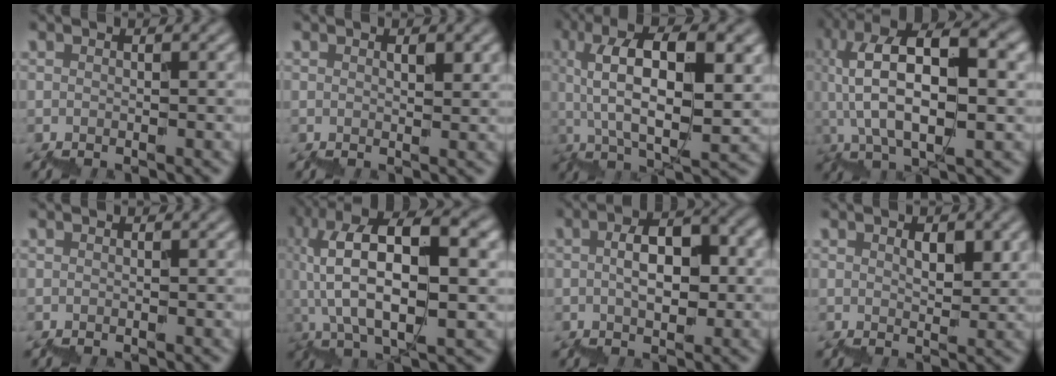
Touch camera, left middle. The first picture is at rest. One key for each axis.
{"total": 1.6, "fx": 1.4, "fy": 0.2, "fz": 0.7, "tx": -0.008, "ty": 0.001, "tz": 0.013}
{"total": 9.4, "fx": 4.4, "fy": 3.1, "fz": 7.7, "tx": -0.124, "ty": 0.022, "tz": 0.074}
{"total": 10.8, "fx": 3.6, "fy": 3.6, "fz": 9.6, "tx": -0.177, "ty": 0.030, "tz": 0.061}
{"total": 0.0}
{"total": 11.9, "fx": 4.5, "fy": 3.8, "fz": 10.4, "tx": -0.194, "ty": 0.035, "tz": 0.080}
{"total": 4.3, "fx": 1.1, "fy": 1.8, "fz": 3.7, "tx": -0.059, "ty": 0.021, "tz": 0.012}
{"total": 2.8, "fx": 2.3, "fy": 0.7, "fz": 1.3, "tx": -0.023, "ty": 0.007, "tz": 0.036}